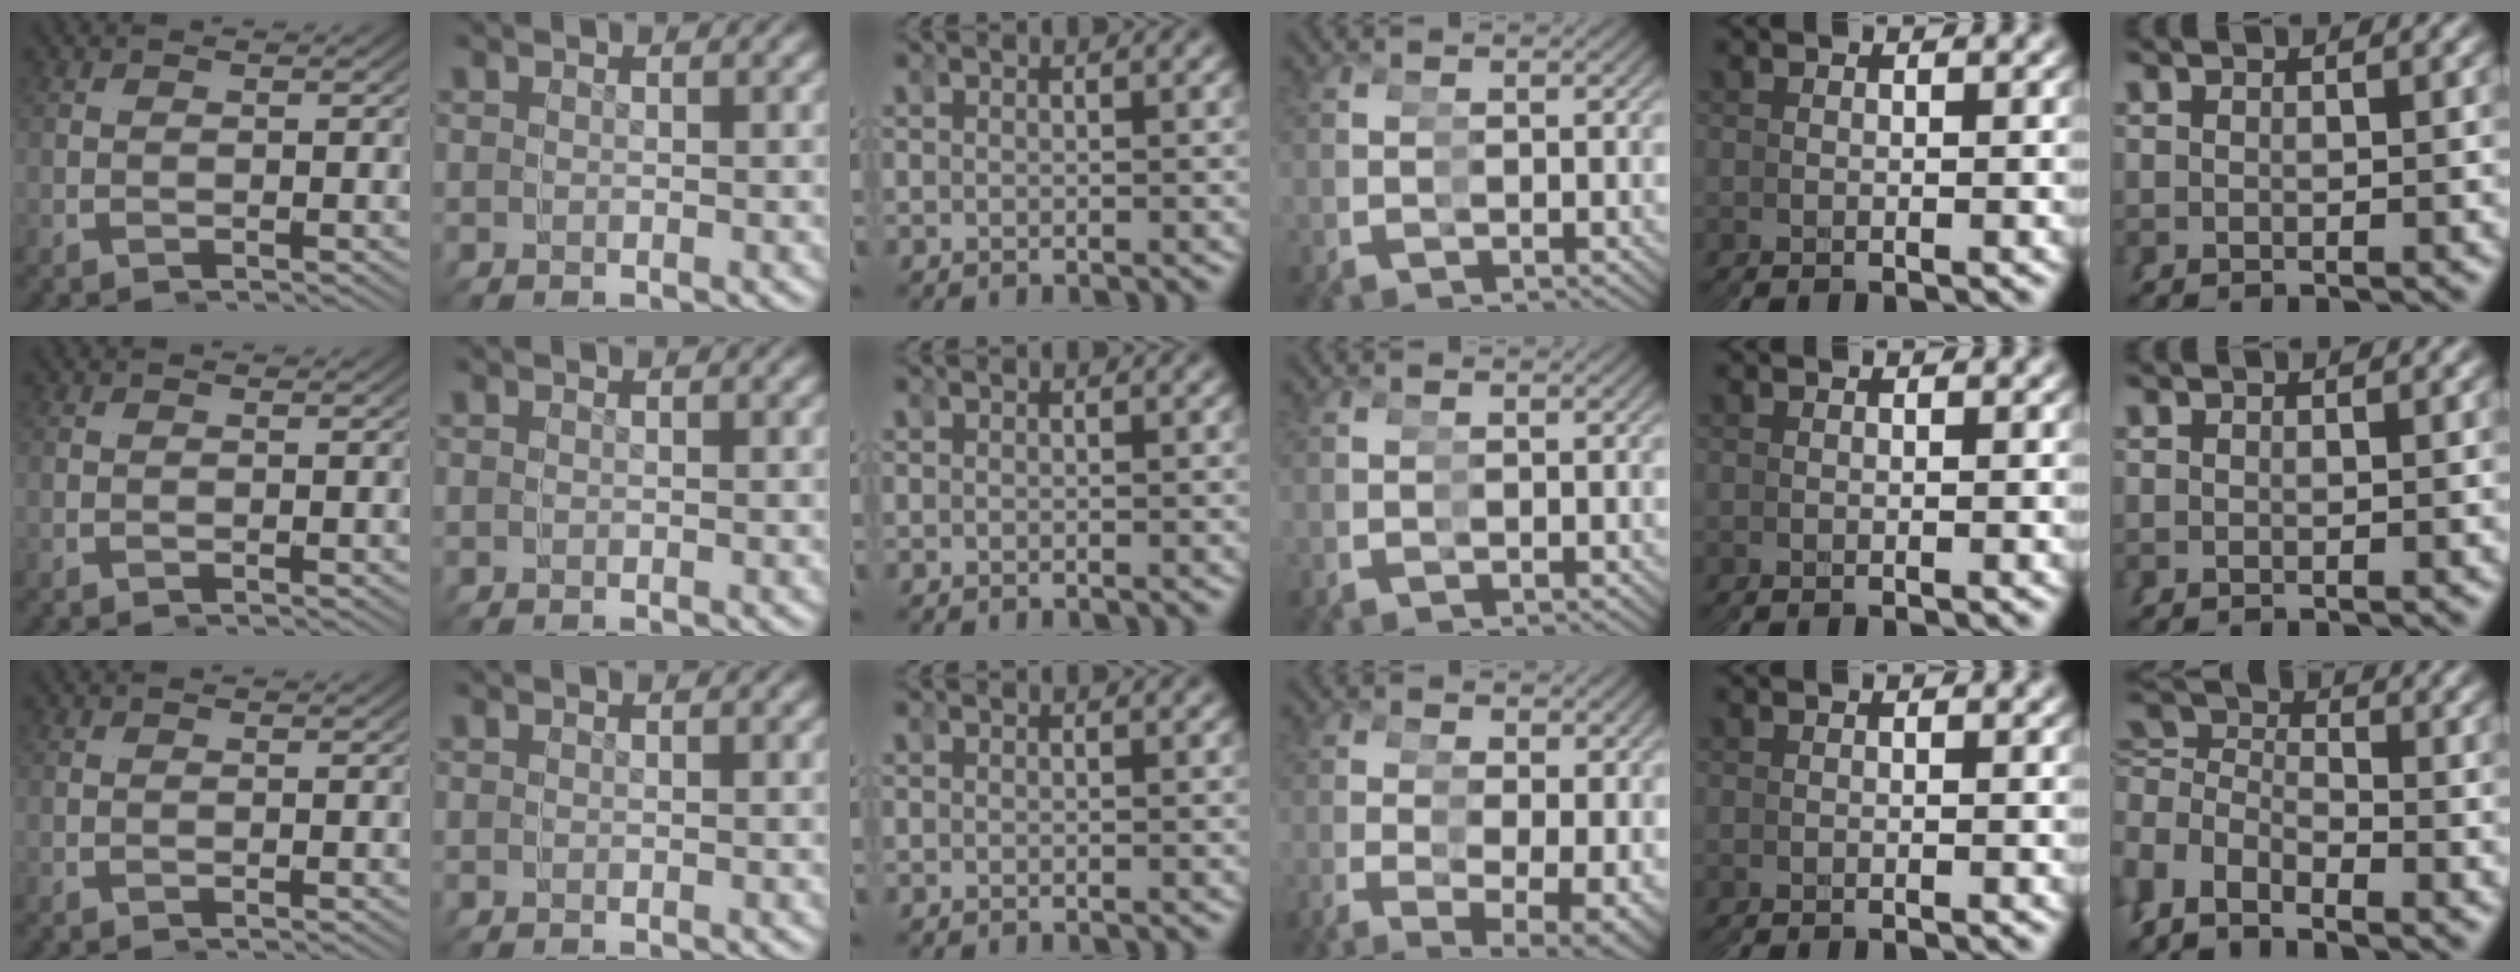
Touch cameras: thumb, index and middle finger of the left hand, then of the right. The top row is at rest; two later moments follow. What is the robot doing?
{"motion": "grasp_and_lifting", "object": "hoodie"}